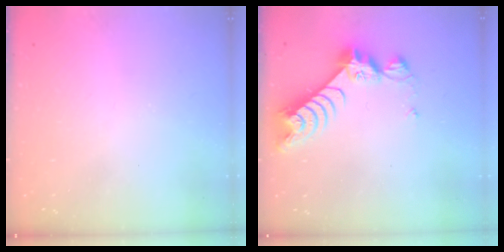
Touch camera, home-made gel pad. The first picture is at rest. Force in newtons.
{"total": 9.0, "press": 8.9, "slide": 0.9}